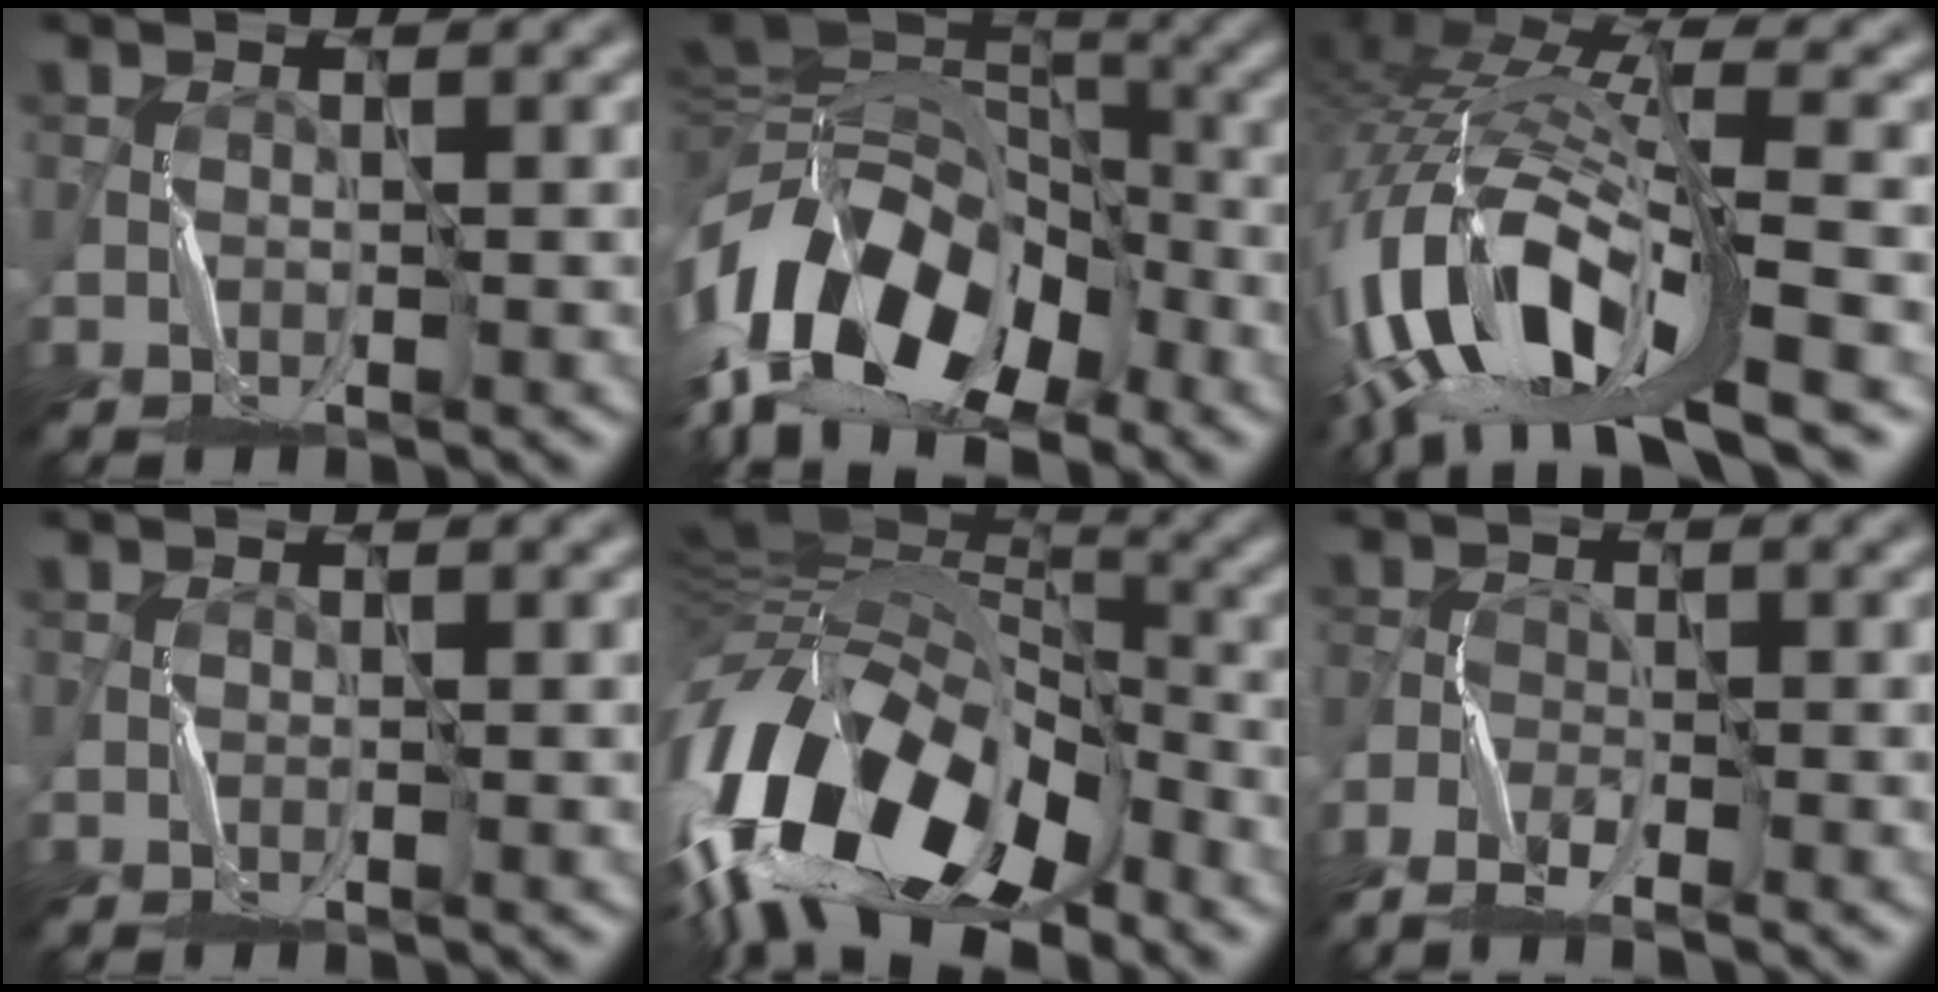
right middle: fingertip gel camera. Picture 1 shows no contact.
{"total": 15.0, "force": [-7.8, 8.6, 9.5], "torque": [-0.174, 0.005, -0.145]}
{"total": 15.1, "force": [-6.4, 6.1, 12.3], "torque": [-0.285, -0.016, -0.099]}
{"total": 0.0}
{"total": 17.6, "force": [-7.1, 9.8, 12.8], "torque": [-0.247, -0.023, -0.114]}
{"total": 4.0, "force": [-3.3, 1.1, 1.9], "torque": [-0.040, -0.016, -0.072]}